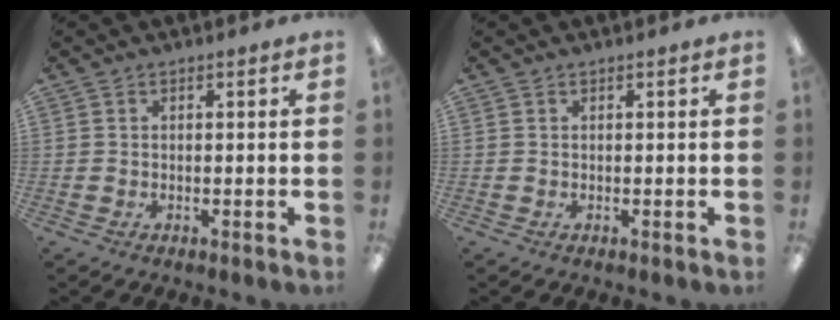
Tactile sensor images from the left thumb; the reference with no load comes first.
{"total": 0.0}